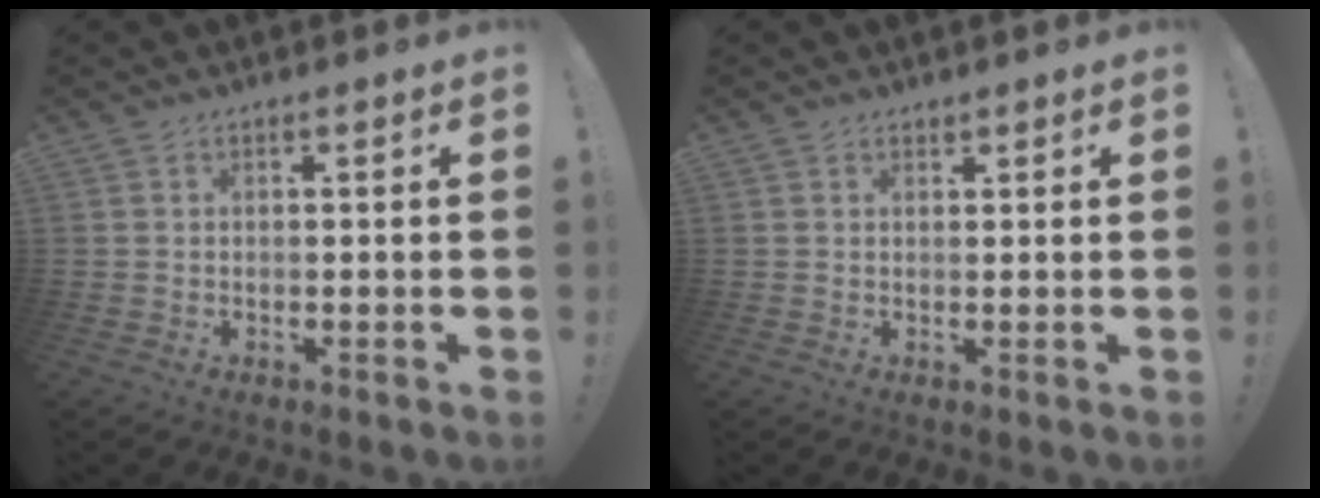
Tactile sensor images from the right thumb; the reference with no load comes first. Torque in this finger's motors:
{"motor_torque": [-0.16, 0.16, 0.07, -0.16, 0.00]}